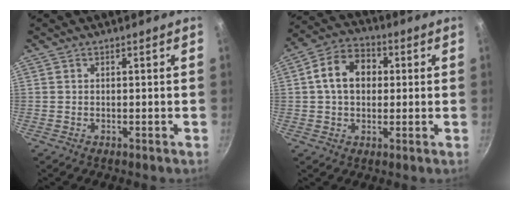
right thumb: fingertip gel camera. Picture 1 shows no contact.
{"total": 10.5, "force": [1.4, 7.8, 6.9], "torque": [-0.092, 0.022, 0.009]}